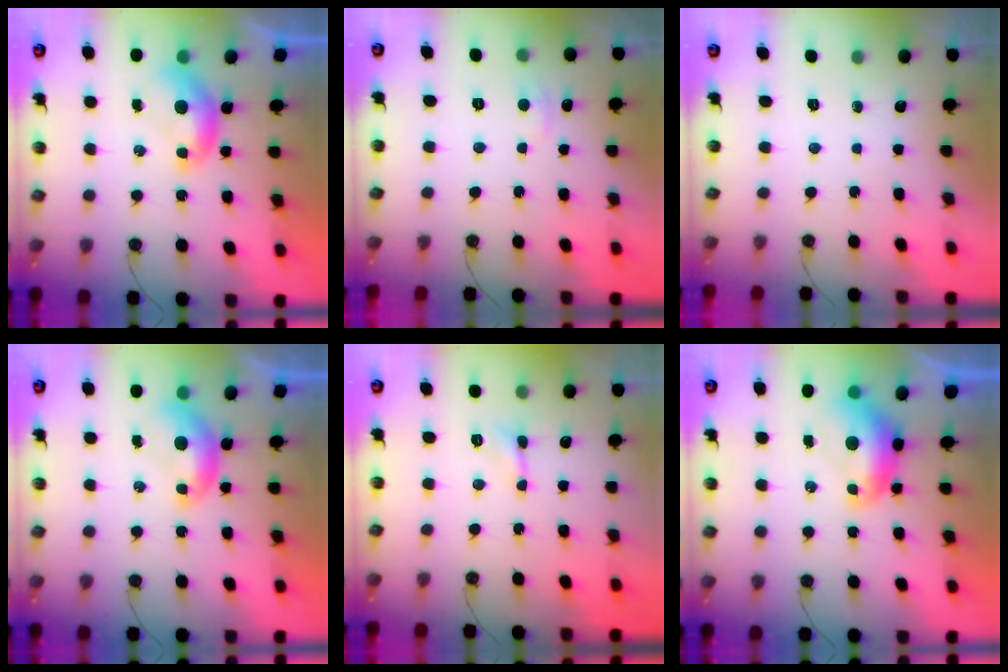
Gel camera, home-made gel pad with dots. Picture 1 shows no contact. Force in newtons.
{"total": 2.9, "press": 2.9, "slide": 0.5}
{"total": 0.0}
{"total": 0.0}
{"total": 2.2, "press": 2.1, "slide": 0.5}
{"total": 1.7, "press": 1.6, "slide": 0.5}